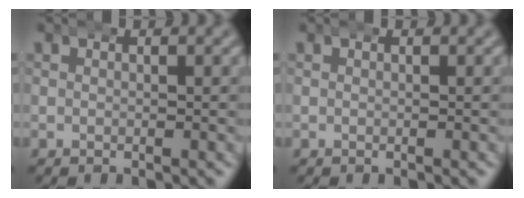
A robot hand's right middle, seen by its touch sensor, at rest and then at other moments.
{"total": 0.0}